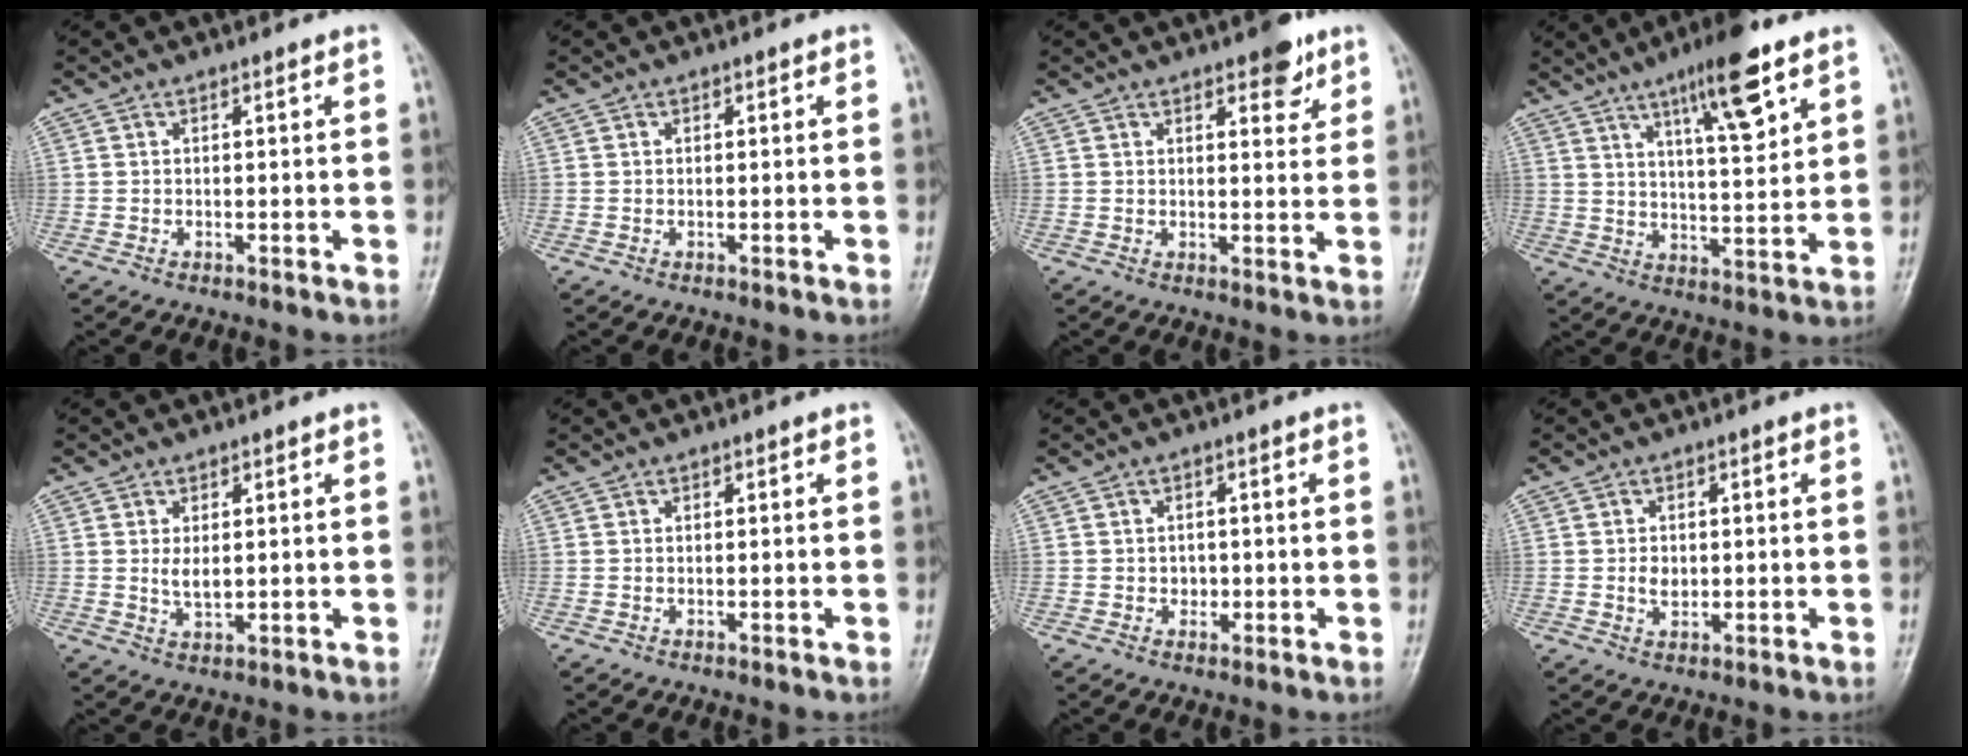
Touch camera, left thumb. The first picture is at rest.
{"total": 0.0}
{"total": 5.3, "force": [3.2, 2.3, 3.5], "torque": [-0.026, -0.015, 0.038]}
{"total": 12.7, "force": [7.1, 2.6, 10.1], "torque": [-0.153, -0.034, 0.115]}
{"total": 3.3, "force": [0.5, 2.0, 2.6], "torque": [-0.037, -0.010, 0.013]}
{"total": 0.0}
{"total": 2.2, "force": [-0.3, 2.0, 1.0], "torque": [0.000, 0.004, -0.004]}
{"total": 2.9, "force": [-0.1, 2.3, 1.8], "torque": [-0.018, 0.001, 0.000]}